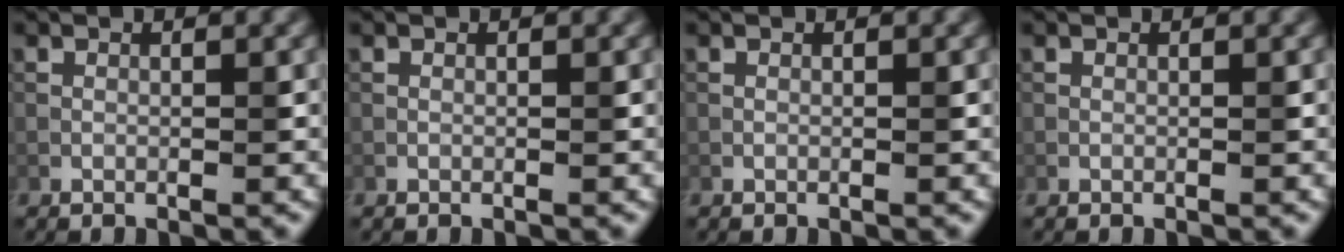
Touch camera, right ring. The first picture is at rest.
{"total": 0.0}
{"total": 0.0}
{"total": 0.0}